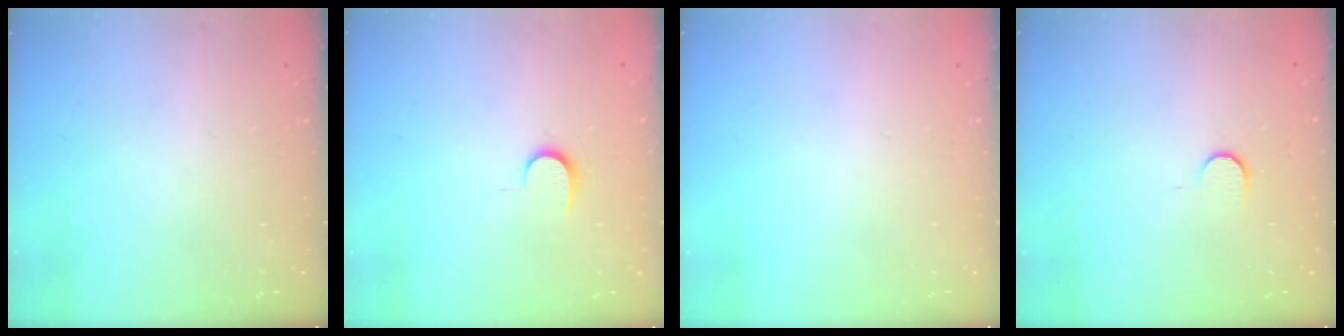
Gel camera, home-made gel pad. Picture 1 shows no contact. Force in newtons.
{"total": 6.9, "press": 6.9, "slide": 0.8}
{"total": 0.0}
{"total": 6.0, "press": 6.0, "slide": 0.5}